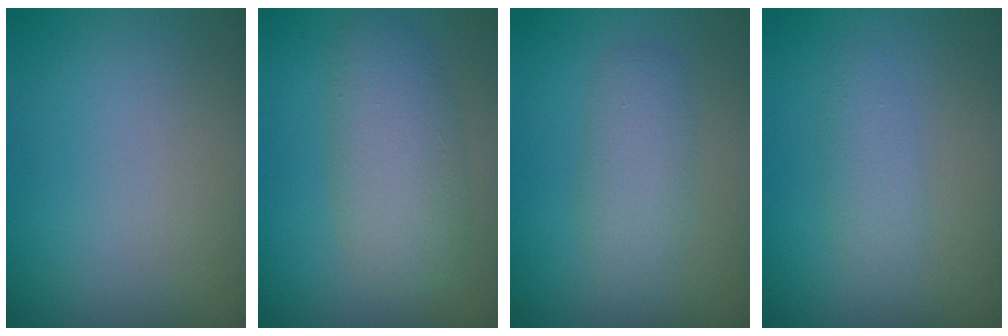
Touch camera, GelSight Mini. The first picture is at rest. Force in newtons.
{"total": 4.9, "press": 4.9, "slide": 0.1}
{"total": 2.8, "press": 2.8, "slide": 0.1}
{"total": 1.9, "press": 1.9, "slide": 0.0}